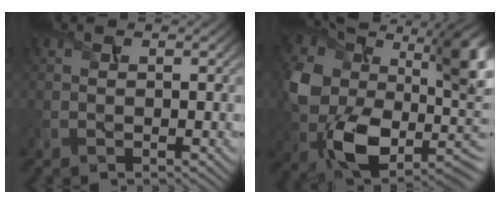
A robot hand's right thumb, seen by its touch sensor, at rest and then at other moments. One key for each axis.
{"total": 15.4, "fx": 0.2, "fy": 10.1, "fz": 11.7, "tx": -0.224, "ty": -0.042, "tz": 0.006}